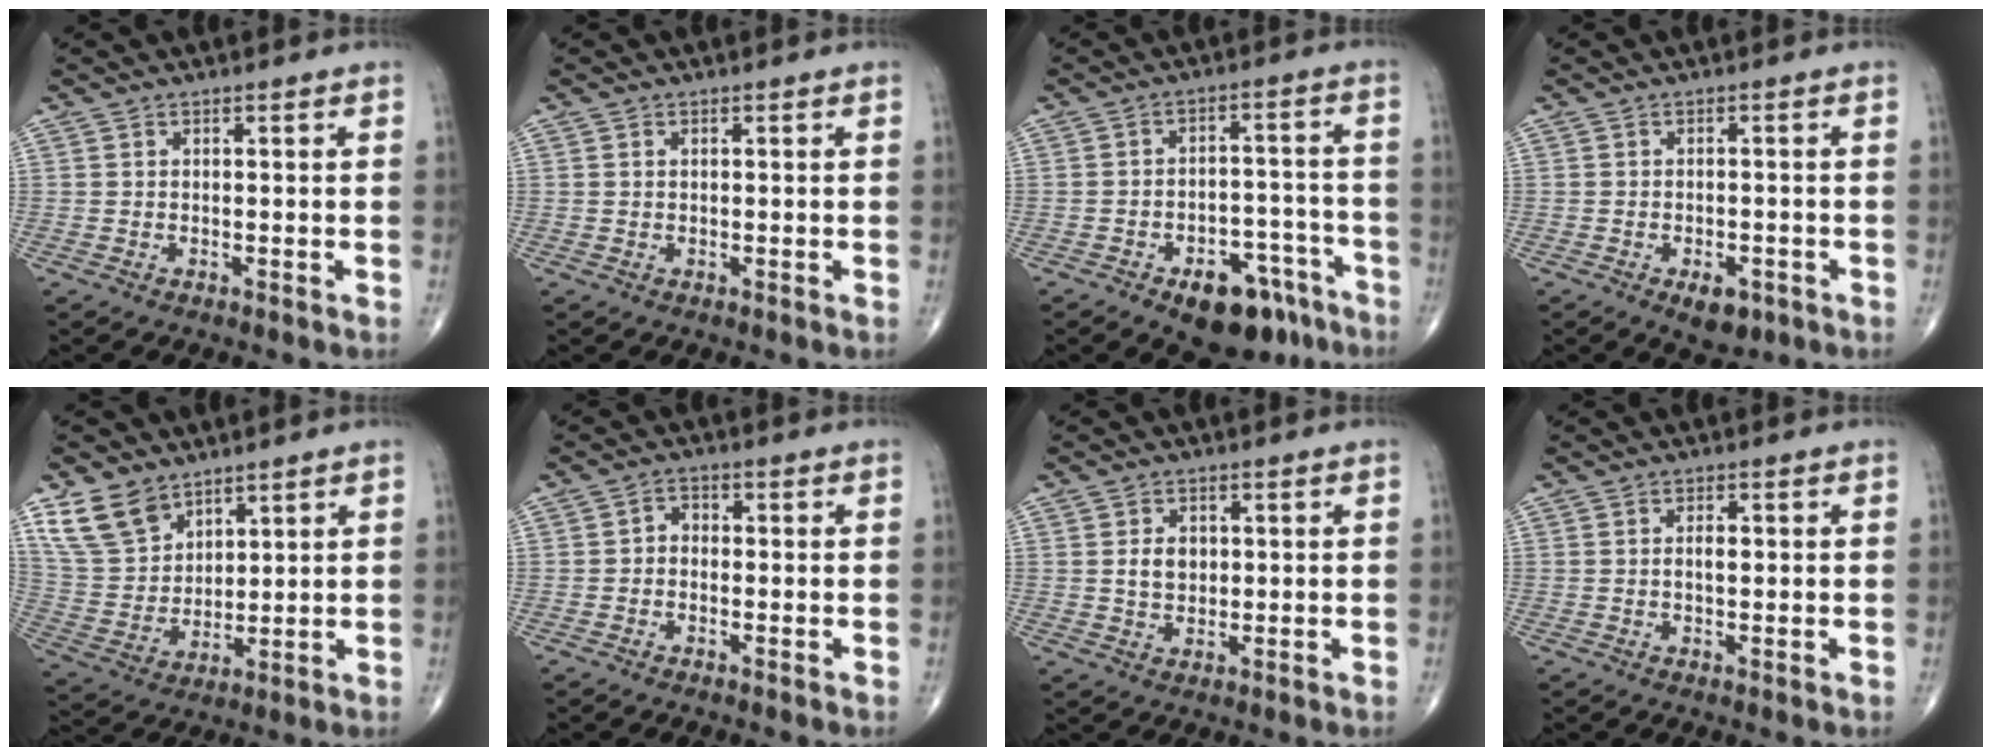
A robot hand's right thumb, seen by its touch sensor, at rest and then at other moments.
{"total": 0.5, "force": [0.1, 0.4, 0.3], "torque": [-0.007, 0.000, 0.003]}
{"total": 12.9, "force": [-8.2, 6.8, 7.3], "torque": [-0.065, 0.064, -0.112]}
{"total": 4.7, "force": [-2.3, 2.6, 3.2], "torque": [-0.038, 0.006, -0.026]}
{"total": 10.8, "force": [7.2, 6.9, 4.2], "torque": [-0.066, -0.032, 0.155]}
{"total": 2.3, "force": [-0.4, 1.9, 1.3], "torque": [-0.002, 0.012, -0.018]}
{"total": 4.1, "force": [0.6, 3.1, 2.6], "torque": [-0.031, -0.002, 0.013]}
{"total": 2.1, "force": [0.1, 1.0, 1.9], "torque": [-0.031, 0.001, -0.001]}